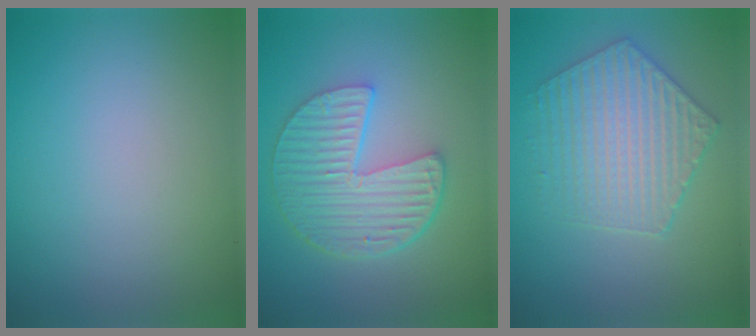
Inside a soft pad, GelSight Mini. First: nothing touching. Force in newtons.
{"total": 6.2, "press": 4.5, "slide": 4.2}
{"total": 4.5, "press": 4.1, "slide": 2.0}